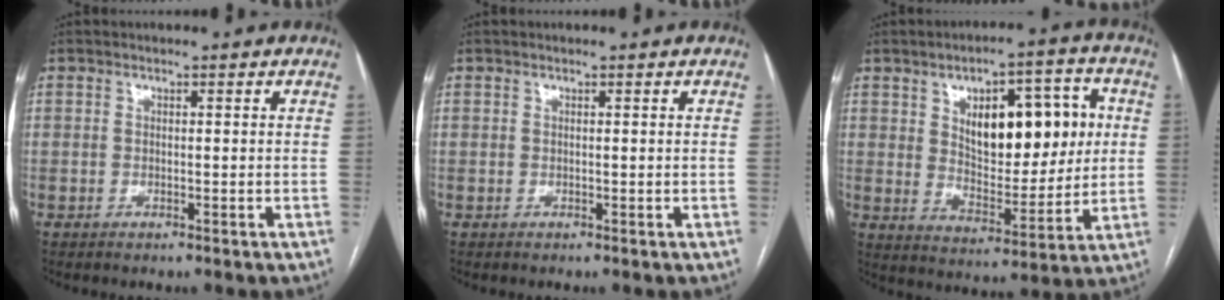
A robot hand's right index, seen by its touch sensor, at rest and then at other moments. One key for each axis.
{"total": 0.0}
{"total": 15.1, "fx": 3.7, "fy": 6.8, "fz": 13.0, "tx": -0.181, "ty": 0.023, "tz": 0.064}